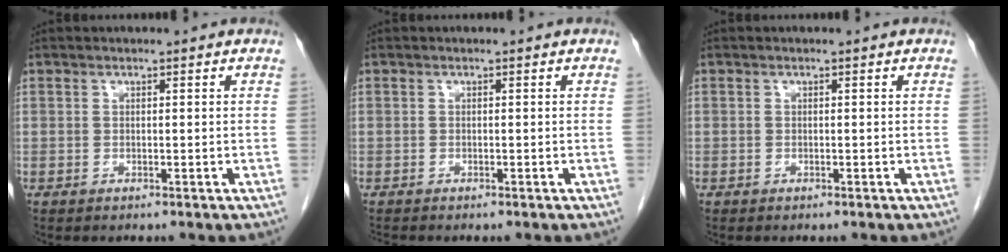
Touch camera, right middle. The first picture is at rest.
{"total": 0.8, "force": [-0.7, 0.0, 0.3], "torque": [-0.005, -0.002, -0.010]}
{"total": 0.0}